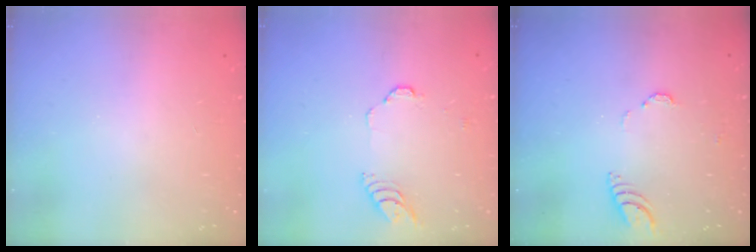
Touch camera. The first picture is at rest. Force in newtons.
{"total": 3.9, "press": 3.9, "slide": 0.4}
{"total": 3.8, "press": 3.8, "slide": 0.3}